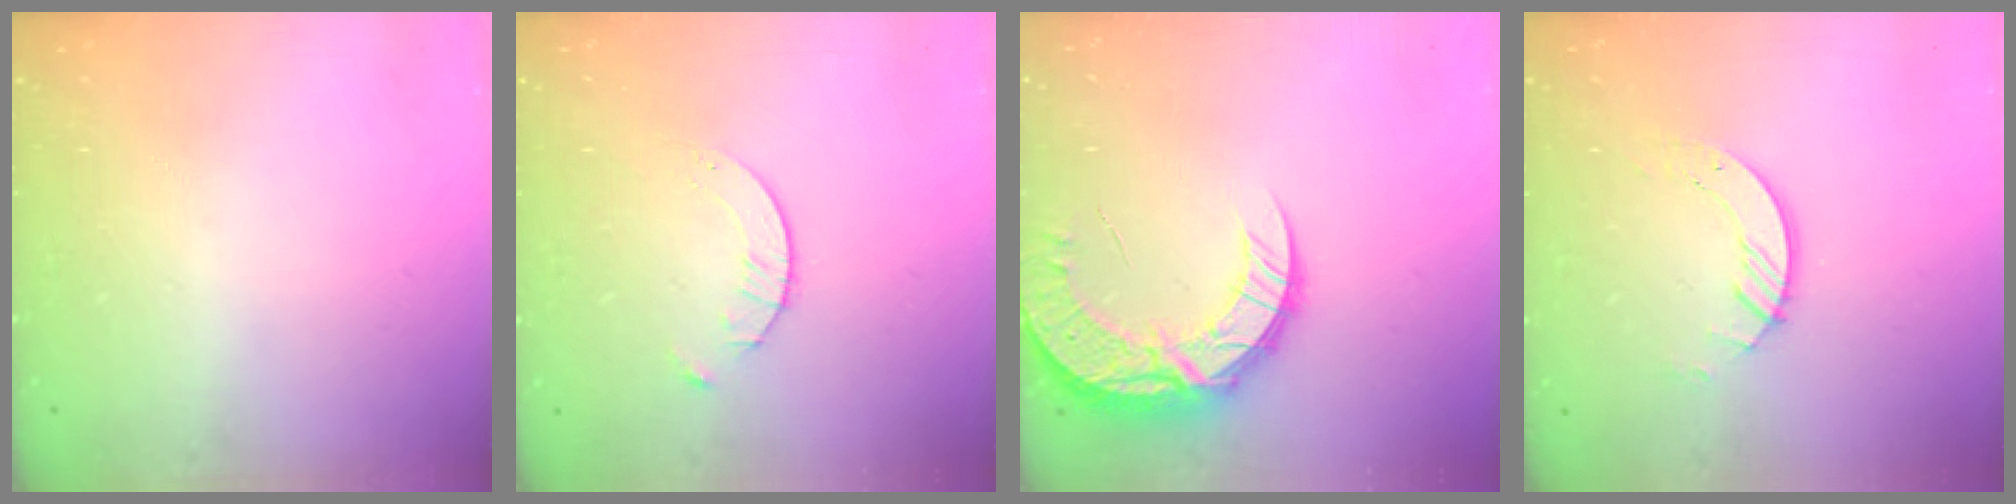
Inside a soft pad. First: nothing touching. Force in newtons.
{"total": 4.1, "press": 4.0, "slide": 0.5}
{"total": 13.0, "press": 12.9, "slide": 1.0}
{"total": 5.2, "press": 5.2, "slide": 0.3}